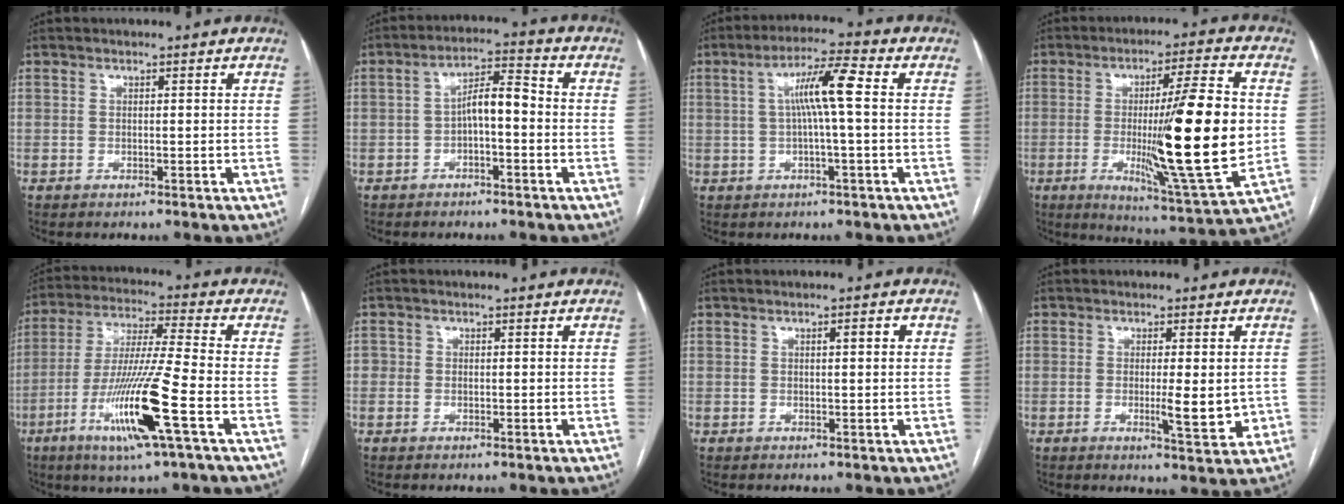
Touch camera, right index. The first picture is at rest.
{"total": 5.8, "force": [-0.8, 1.8, 5.5], "torque": [-0.094, 0.027, -0.015]}
{"total": 7.5, "force": [0.9, 0.0, 7.5], "torque": [-0.131, 0.016, 0.014]}
{"total": 20.2, "force": [-0.9, 0.5, 20.2], "torque": [-0.318, -0.023, -0.015]}
{"total": 15.0, "force": [-5.8, -0.6, 13.8], "torque": [-0.280, -0.021, -0.112]}
{"total": 1.1, "force": [0.0, 1.1, 0.3], "torque": [0.002, 0.005, -0.001]}
{"total": 1.7, "force": [0.5, 0.4, 1.6], "torque": [-0.021, 0.003, 0.006]}
{"total": 5.4, "force": [-0.7, 1.2, 5.2], "torque": [-0.074, -0.008, -0.009]}